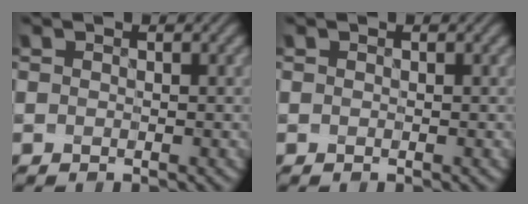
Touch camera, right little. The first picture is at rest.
{"total": 0.0}